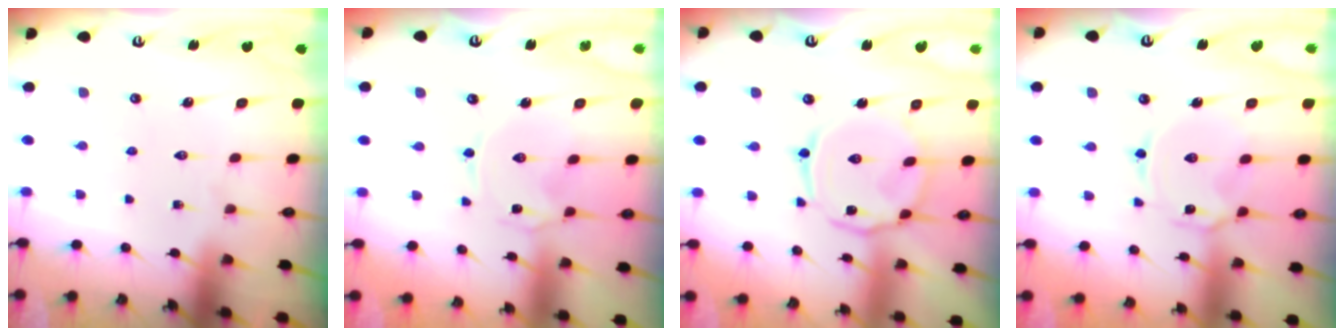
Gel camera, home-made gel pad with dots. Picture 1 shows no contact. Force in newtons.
{"total": 0.6, "press": 0.6, "slide": 0.2}
{"total": 9.5, "press": 9.5, "slide": 0.5}
{"total": 3.0, "press": 3.0, "slide": 0.4}